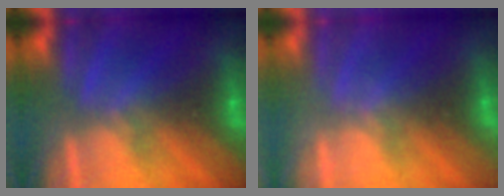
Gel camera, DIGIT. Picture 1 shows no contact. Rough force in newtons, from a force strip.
{"total": 2.0}